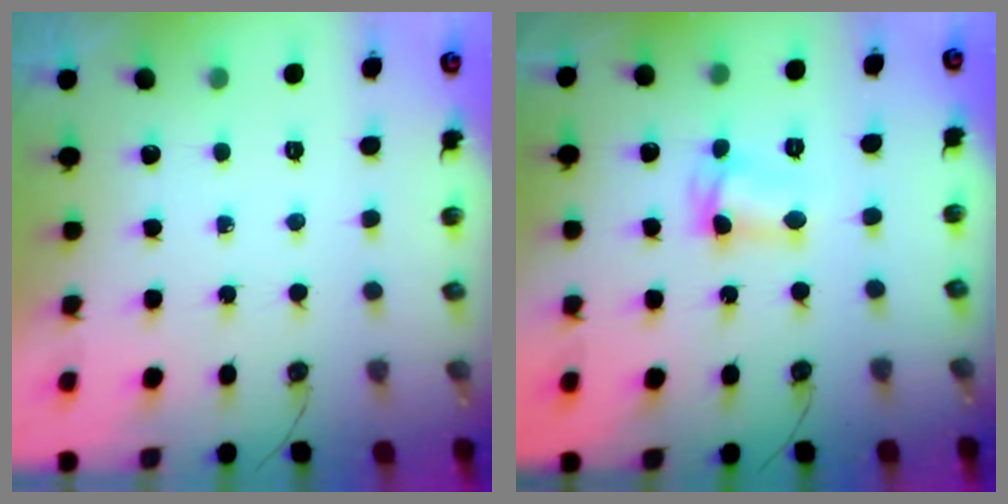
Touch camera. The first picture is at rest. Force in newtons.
{"total": 5.3, "press": 5.2, "slide": 1.3}